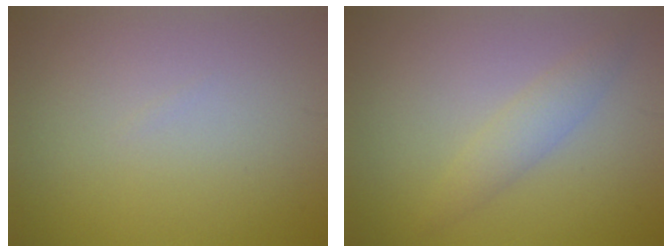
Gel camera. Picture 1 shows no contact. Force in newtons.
{"total": 2.2, "press": 2.2, "slide": 0.1}